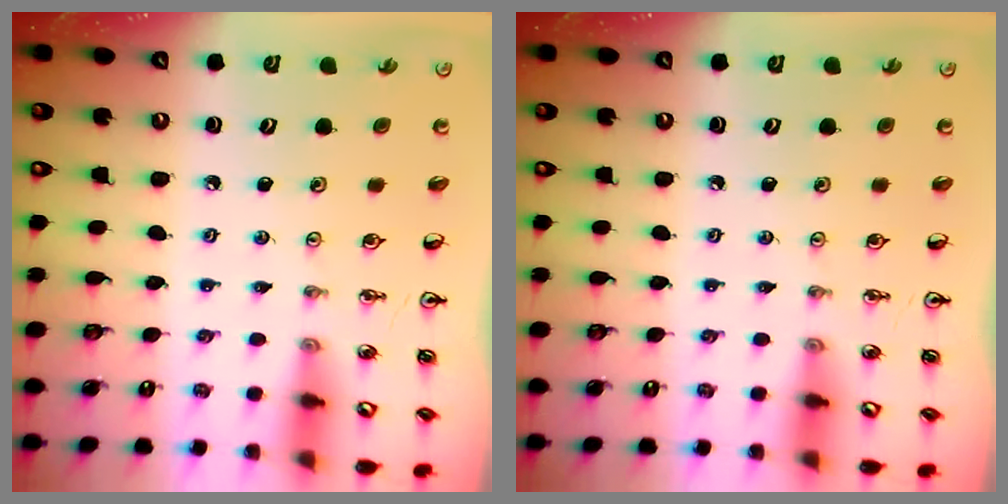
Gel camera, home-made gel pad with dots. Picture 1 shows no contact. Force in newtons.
{"total": 0.0}